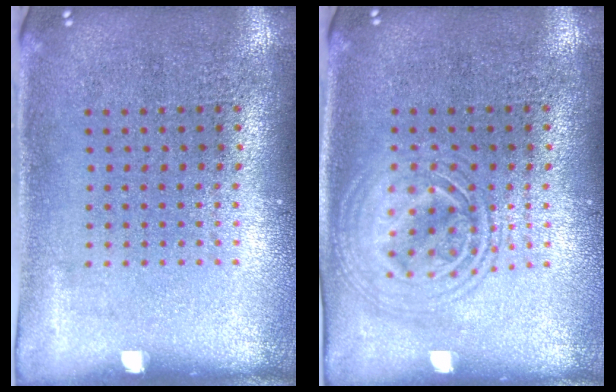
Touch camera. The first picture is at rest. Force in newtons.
{"total": 1.7, "press": 1.7, "slide": 0.3}